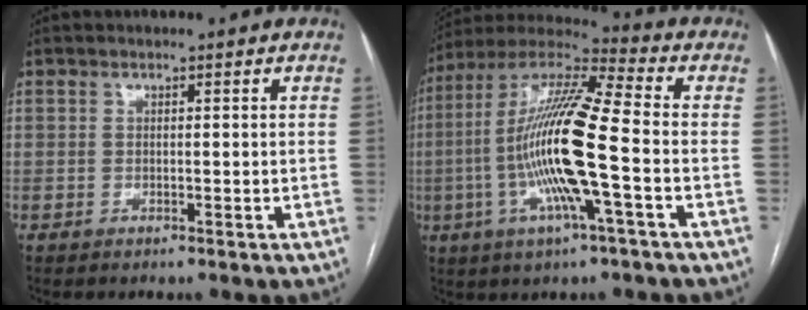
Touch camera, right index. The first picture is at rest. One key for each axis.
{"total": 17.4, "fx": -3.3, "fy": 1.0, "fz": 17.1, "tx": -0.339, "ty": -0.002, "tz": -0.070}